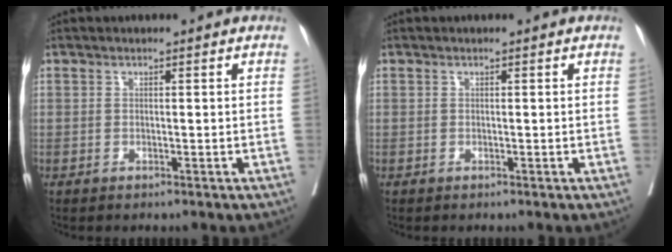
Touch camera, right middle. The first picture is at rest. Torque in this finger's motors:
{"motor_torque": [0.01, 0.02, -0.17, -0.09]}